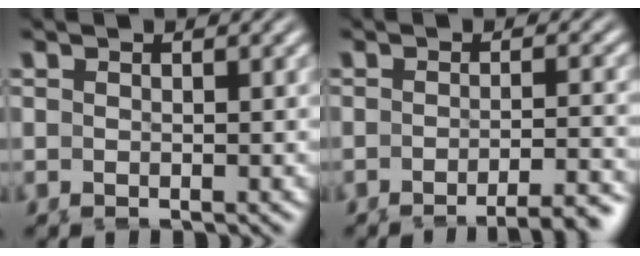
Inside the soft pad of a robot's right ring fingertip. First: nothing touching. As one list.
[{"total": 4.0, "force": [-3.1, 0.2, 2.5], "torque": [-0.022, -0.005, -0.046]}]